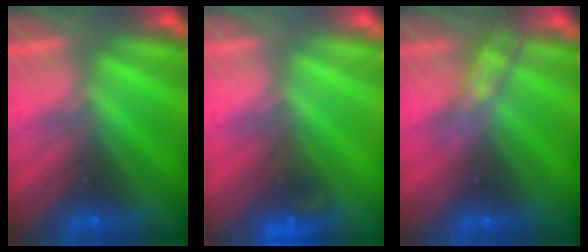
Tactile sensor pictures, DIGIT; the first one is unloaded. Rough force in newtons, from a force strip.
{"total": 4.5}
{"total": 2.7}